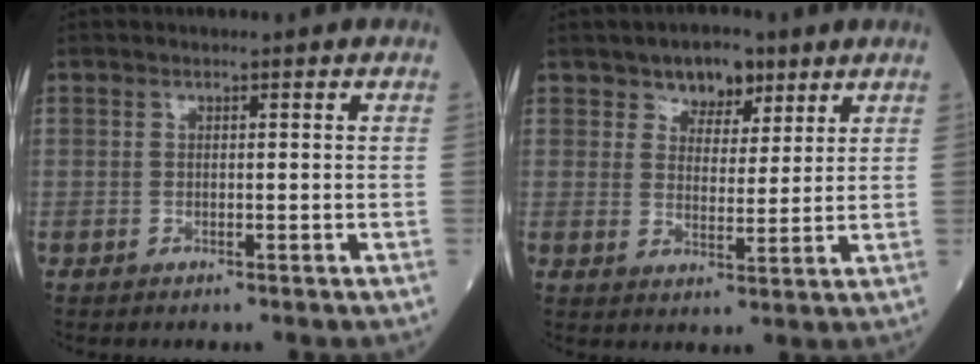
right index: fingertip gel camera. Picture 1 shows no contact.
{"total": 5.7, "force": [3.7, 3.4, 2.7], "torque": [-0.034, 0.006, 0.061]}